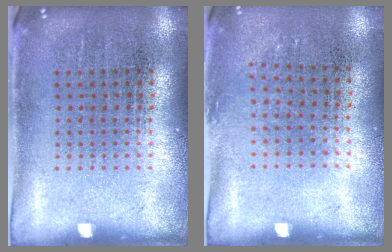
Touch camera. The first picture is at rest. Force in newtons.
{"total": 0.9, "press": 0.6, "slide": 0.6}